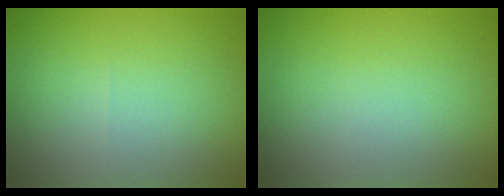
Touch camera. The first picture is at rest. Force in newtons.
{"total": 0.0}